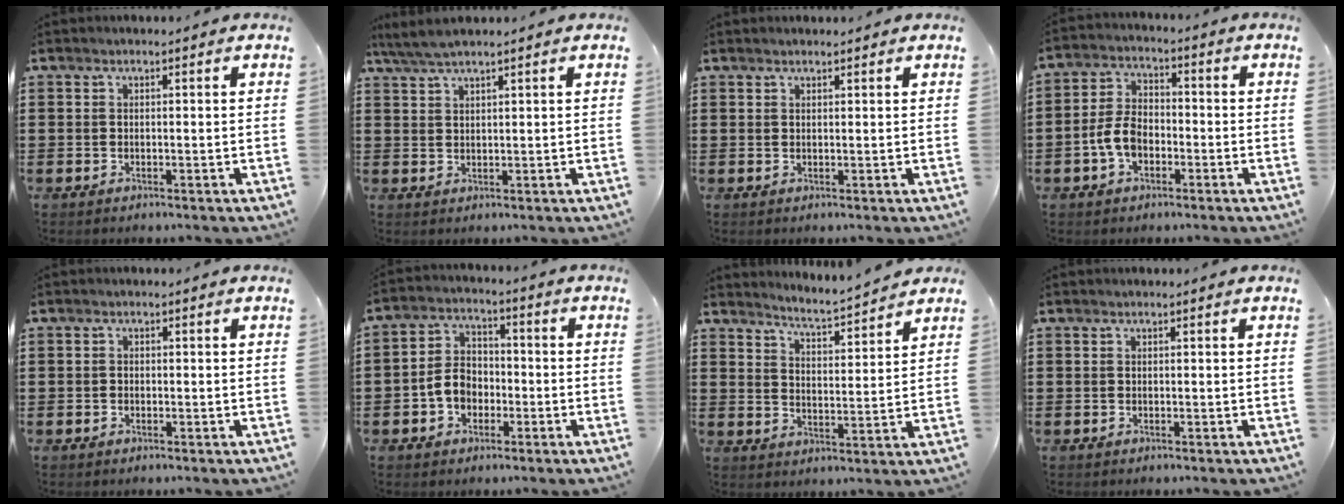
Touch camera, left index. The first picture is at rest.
{"total": 3.2, "force": [2.7, 0.0, 1.7], "torque": [-0.039, 0.002, 0.050]}
{"total": 0.8, "force": [0.8, 0.1, 0.1], "torque": [-0.004, 0.000, 0.015]}
{"total": 5.8, "force": [-2.0, 3.6, 4.0], "torque": [-0.107, 0.001, -0.047]}
{"total": 0.6, "force": [-0.4, 0.5, 0.1], "torque": [-0.005, 0.000, -0.008]}
{"total": 5.5, "force": [-2.0, 4.2, 2.9], "torque": [-0.073, 0.010, -0.044]}
{"total": 4.0, "force": [3.9, -0.3, 0.5], "torque": [-0.030, -0.029, 0.063]}
{"total": 0.0}